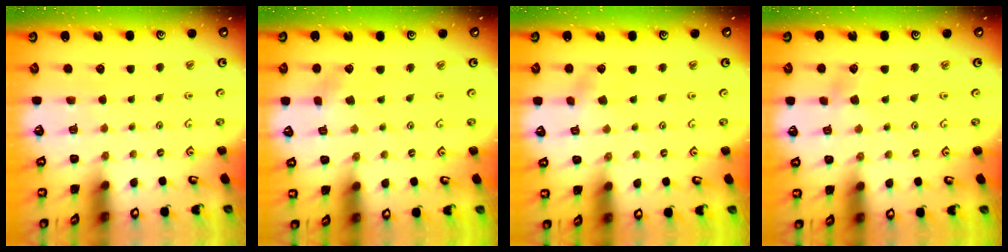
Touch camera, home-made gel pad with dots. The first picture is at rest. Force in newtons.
{"total": 2.6, "press": 2.6, "slide": 0.3}
{"total": 3.1, "press": 3.1, "slide": 0.5}
{"total": 3.5, "press": 3.5, "slide": 0.3}